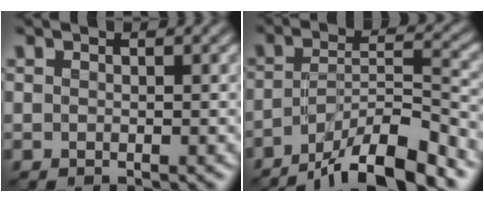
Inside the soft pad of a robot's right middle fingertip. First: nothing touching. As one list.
[{"total": 9.8, "force": [-7.2, 2.3, 6.3], "torque": [-0.095, 0.010, -0.130]}]